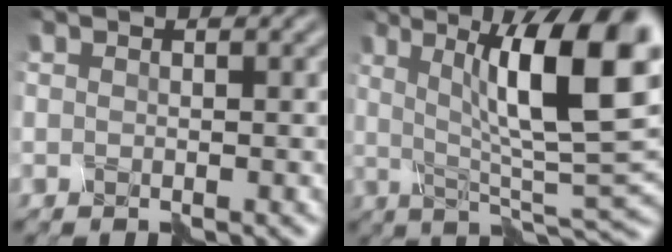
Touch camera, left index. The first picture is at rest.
{"total": 12.4, "force": [2.8, 2.8, 11.8], "torque": [-0.163, 0.009, 0.040]}